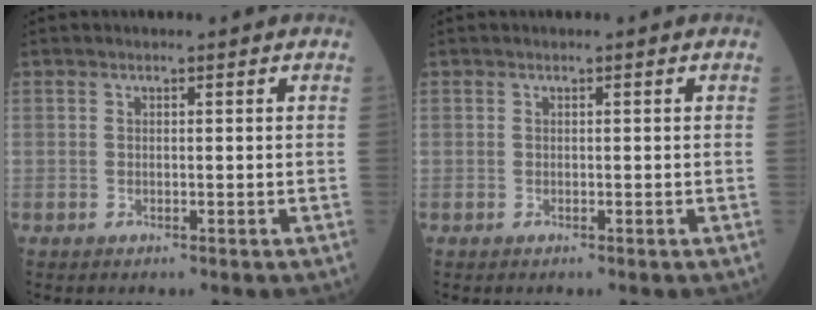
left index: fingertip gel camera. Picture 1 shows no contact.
{"total": 0.0}